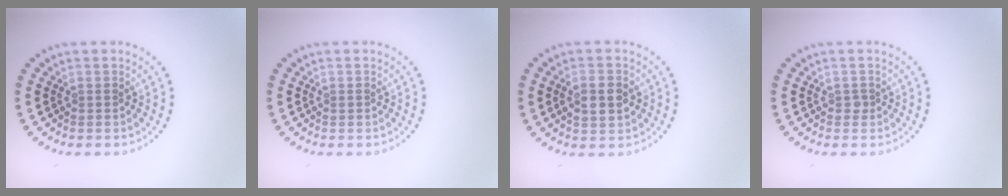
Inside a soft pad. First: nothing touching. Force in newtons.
{"total": 0.0}
{"total": 3.5, "press": 3.5, "slide": 0.2}
{"total": 0.6, "press": 0.5, "slide": 0.4}